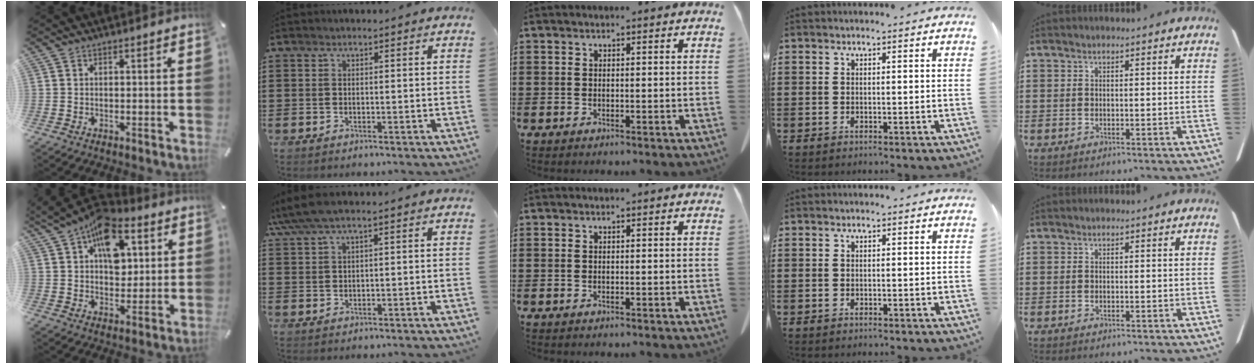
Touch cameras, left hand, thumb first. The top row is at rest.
{"thumb": {"total": 13.4, "force": [5.5, 8.9, 8.4], "torque": [-0.121, -0.022, 0.099]}, "index": {"total": 3.4, "force": [1.9, 0.4, 2.7], "torque": [-0.064, 0.000, 0.032]}}